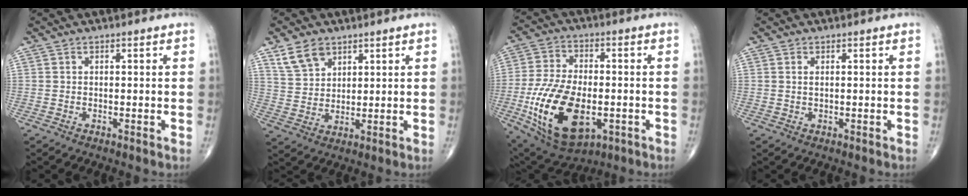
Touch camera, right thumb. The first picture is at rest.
{"total": 6.7, "force": [4.3, 4.2, 3.0], "torque": [-0.043, -0.020, 0.090]}
{"total": 20.0, "force": [-5.1, 11.0, 15.9], "torque": [-0.294, 0.003, -0.070]}
{"total": 0.8, "force": [0.3, 0.3, 0.7], "torque": [-0.017, 0.002, 0.007]}